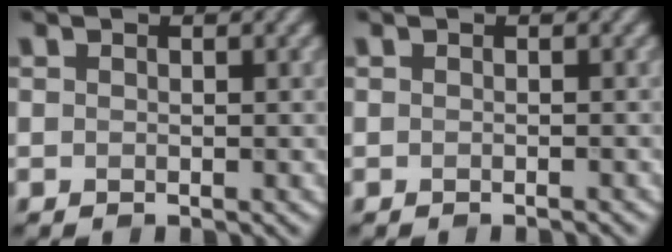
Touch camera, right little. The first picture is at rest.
{"total": 0.6, "force": [-0.4, 0.1, 0.4], "torque": [-0.002, 0.001, -0.009]}